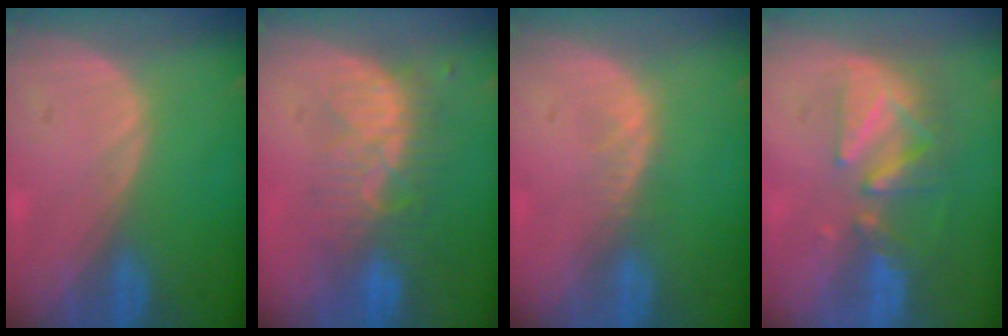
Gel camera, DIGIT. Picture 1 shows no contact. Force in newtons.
{"total": 8.1, "press": 7.5, "slide": 3.1}
{"total": 1.5, "press": 1.5, "slide": 0.2}
{"total": 8.4, "press": 7.7, "slide": 3.3}